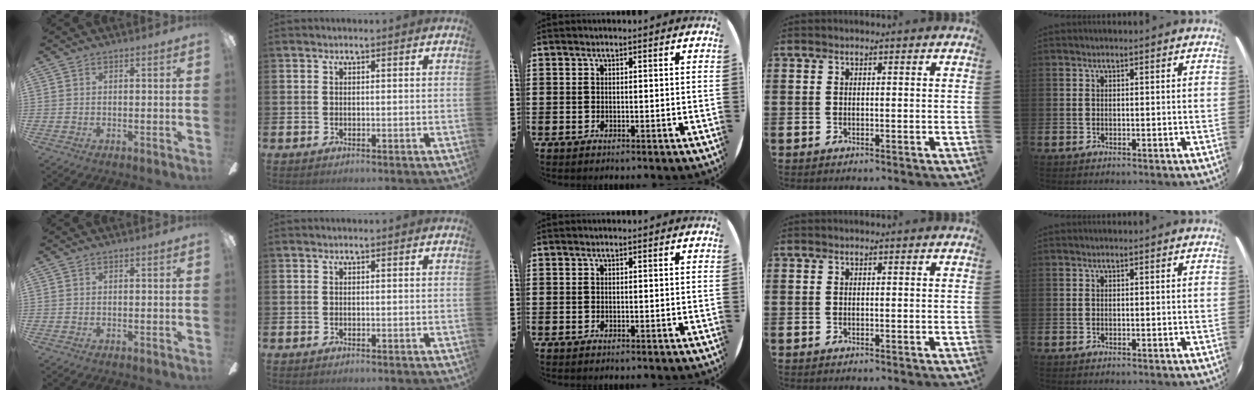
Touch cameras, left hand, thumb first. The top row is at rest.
{}